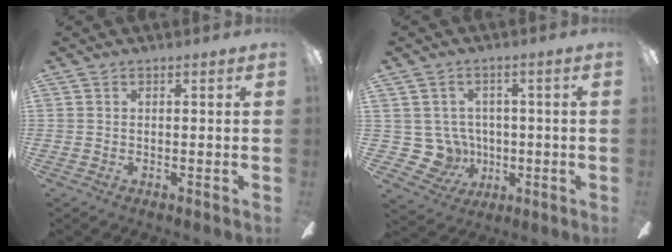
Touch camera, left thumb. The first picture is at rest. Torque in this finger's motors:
{"motor_torque": [-0.26, 0.37, -0.26, 0.07, 0.00]}